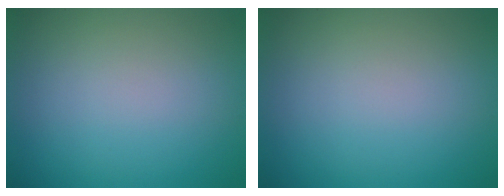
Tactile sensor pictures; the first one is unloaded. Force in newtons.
{"total": 0.0}